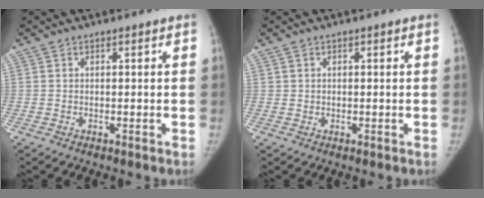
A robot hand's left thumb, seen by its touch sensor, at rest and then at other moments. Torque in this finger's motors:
{"motor_torque": [0.04, -0.32, 0.04, -0.05, -0.05]}